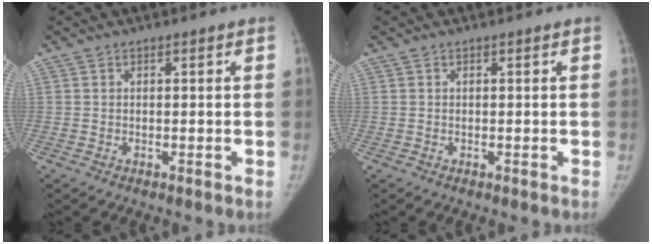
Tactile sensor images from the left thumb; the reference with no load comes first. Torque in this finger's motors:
{"motor_torque": [0.08, -0.07, -0.10, 0.05, 0.05]}